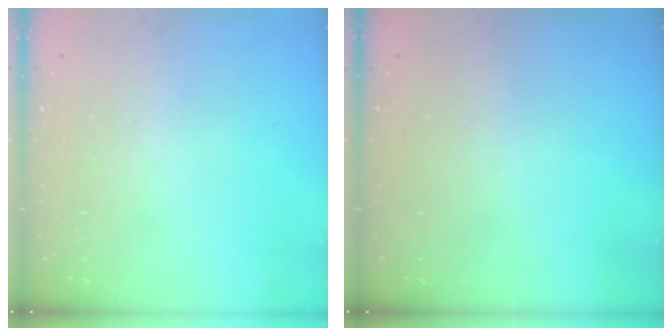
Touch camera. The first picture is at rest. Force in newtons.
{"total": 0.0}